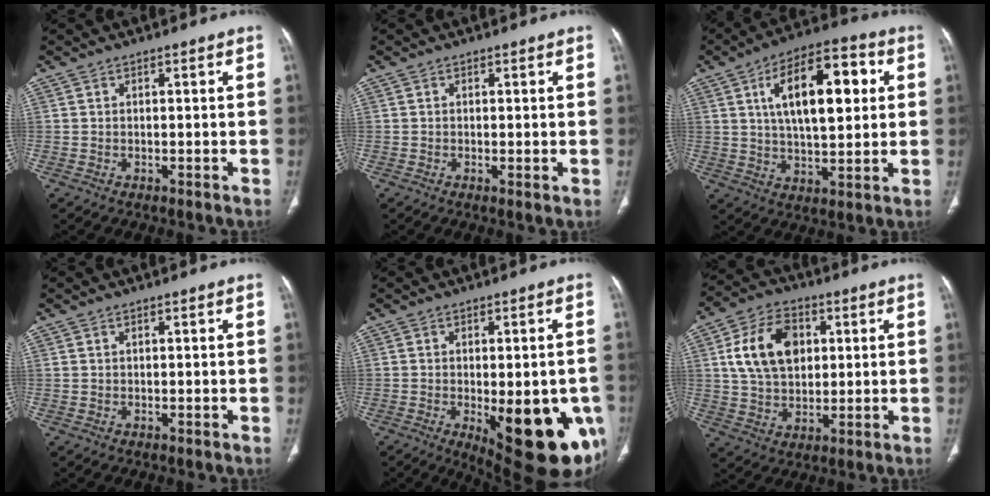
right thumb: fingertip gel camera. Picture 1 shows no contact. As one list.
[{"total": 0.9, "force": [0.0, 0.2, 0.8], "torque": [-0.018, -0.005, -0.001]}, {"total": 17.3, "force": [4.5, 7.8, 14.7], "torque": [-0.213, 0.007, 0.071]}, {"total": 0.0}, {"total": 20.1, "force": [-6.2, 7.6, 17.5], "torque": [-0.163, -0.010, -0.057]}, {"total": 13.9, "force": [3.3, 9.6, 9.4], "torque": [-0.144, 0.003, 0.058]}]